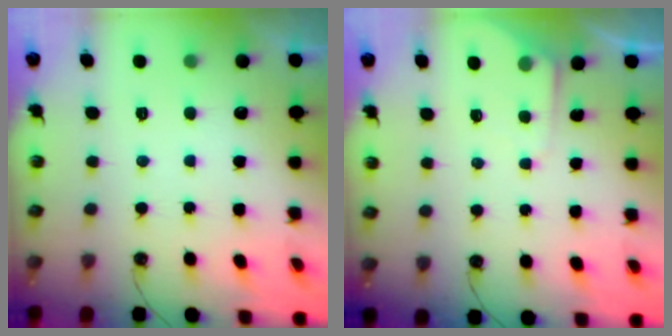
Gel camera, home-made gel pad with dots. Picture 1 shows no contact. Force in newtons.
{"total": 3.8, "press": 3.7, "slide": 0.5}